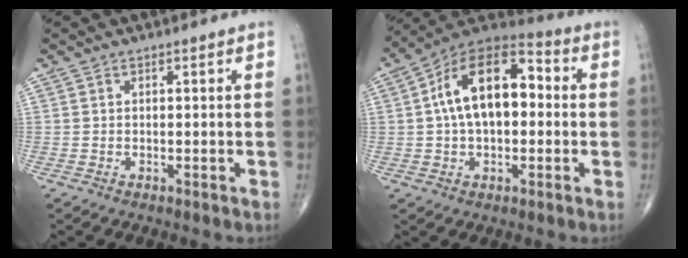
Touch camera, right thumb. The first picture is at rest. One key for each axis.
{"total": 16.8, "fx": 1.5, "fy": 9.5, "fz": 13.8, "tx": -0.216, "ty": 0.041, "tz": 0.014}